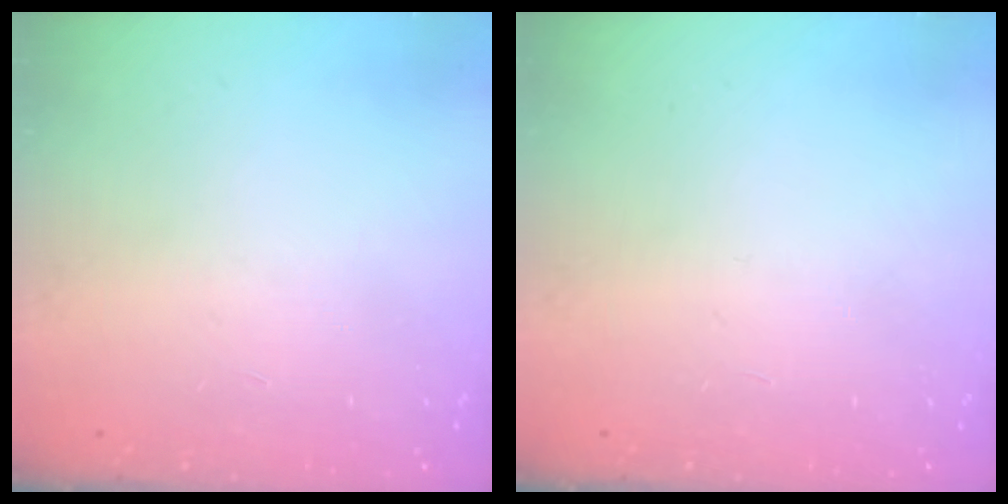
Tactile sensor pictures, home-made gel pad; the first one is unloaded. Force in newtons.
{"total": 0.0}